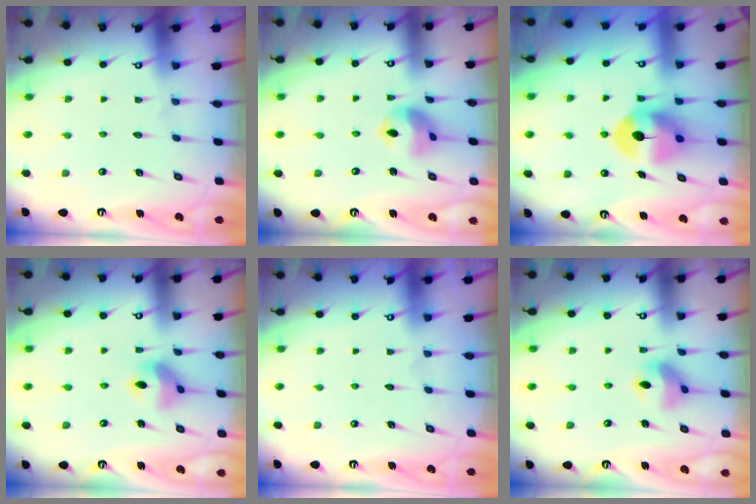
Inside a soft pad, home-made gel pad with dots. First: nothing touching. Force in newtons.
{"total": 9.6, "press": 9.6, "slide": 0.7}
{"total": 9.2, "press": 9.1, "slide": 1.3}
{"total": 10.2, "press": 10.0, "slide": 2.0}
{"total": 0.0}
{"total": 10.2, "press": 10.0, "slide": 2.0}